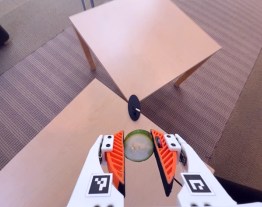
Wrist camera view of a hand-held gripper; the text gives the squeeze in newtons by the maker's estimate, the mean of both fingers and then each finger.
{"total": 11.5, "left": 12.2, "right": 10.7}